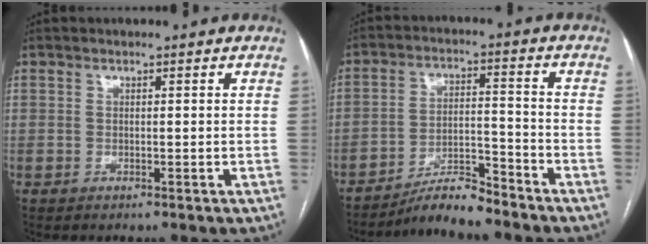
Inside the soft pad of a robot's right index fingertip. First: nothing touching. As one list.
[{"total": 7.4, "force": [-6.9, 0.5, 2.6], "torque": [-0.041, 0.002, -0.119]}]